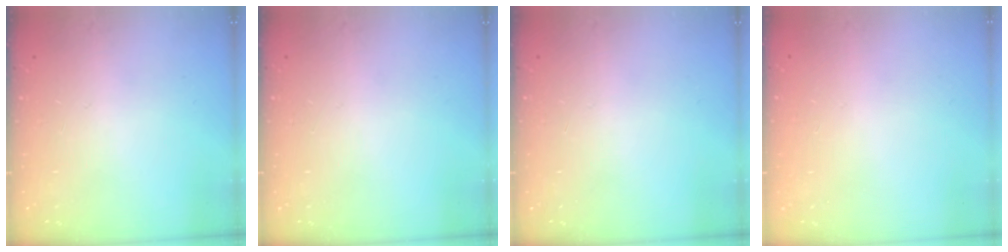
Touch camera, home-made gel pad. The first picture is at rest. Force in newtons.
{"total": 0.0}
{"total": 0.0}
{"total": 0.6, "press": 0.6, "slide": 0.1}